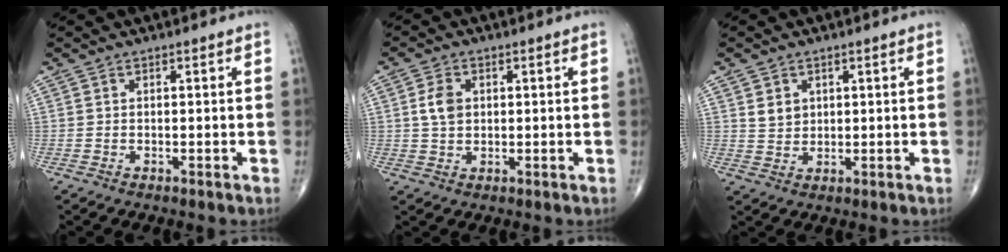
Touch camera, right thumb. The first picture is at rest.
{"total": 4.4, "force": [0.8, 3.1, 3.0], "torque": [-0.052, -0.001, 0.014]}
{"total": 3.3, "force": [1.3, 2.6, 1.5], "torque": [-0.014, -0.011, 0.029]}